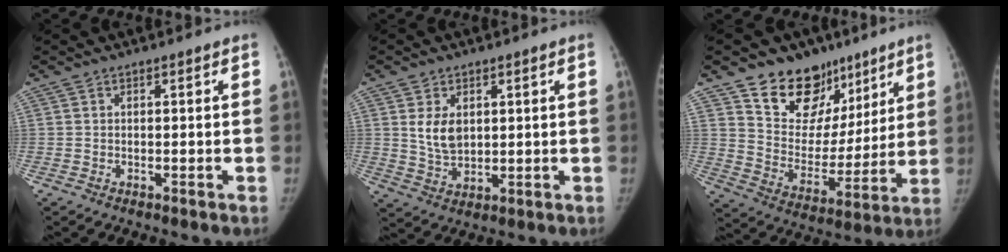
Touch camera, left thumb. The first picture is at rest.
{"total": 6.2, "force": [1.8, 4.2, 4.2], "torque": [-0.057, -0.017, 0.043]}
{"total": 18.3, "force": [12.2, 12.0, 6.5], "torque": [-0.038, -0.066, 0.207]}